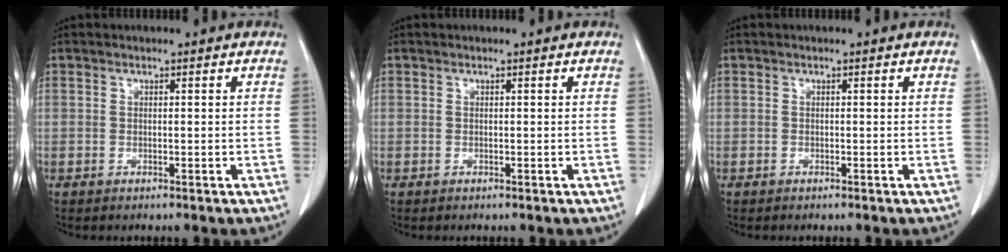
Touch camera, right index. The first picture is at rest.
{"total": 0.0}
{"total": 0.0}